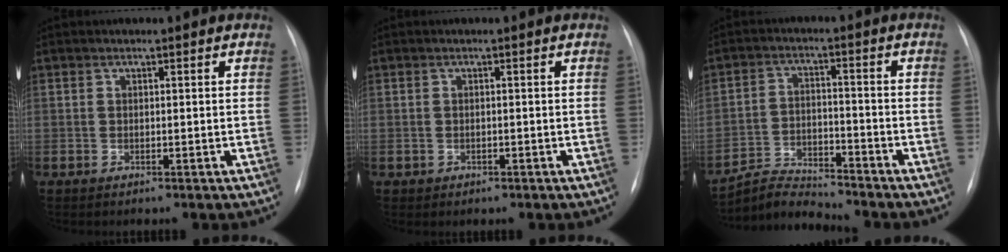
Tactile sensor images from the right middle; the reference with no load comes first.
{"total": 0.7, "force": [-0.1, 0.7, 0.0], "torque": [-0.004, 0.002, 0.002]}
{"total": 6.5, "force": [-6.5, -0.3, -0.8], "torque": [0.003, 0.001, -0.116]}